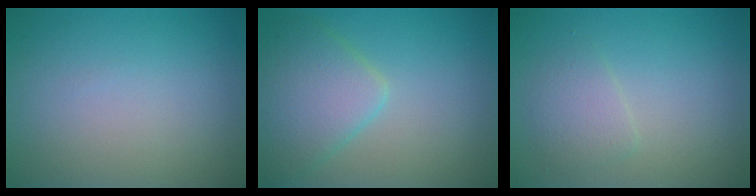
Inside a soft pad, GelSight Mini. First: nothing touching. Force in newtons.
{"total": 4.7, "press": 4.7, "slide": 0.2}
{"total": 1.9, "press": 1.9, "slide": 0.0}